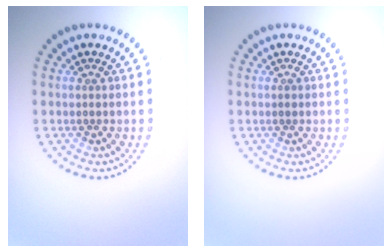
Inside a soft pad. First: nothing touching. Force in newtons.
{"total": 0.6, "press": 0.6, "slide": 0.2}